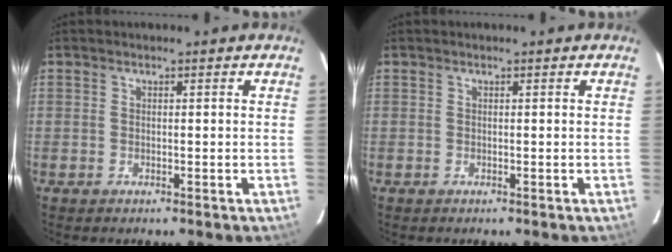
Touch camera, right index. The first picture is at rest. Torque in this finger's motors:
{"motor_torque": [0.00, 0.00, 0.01, 0.00]}